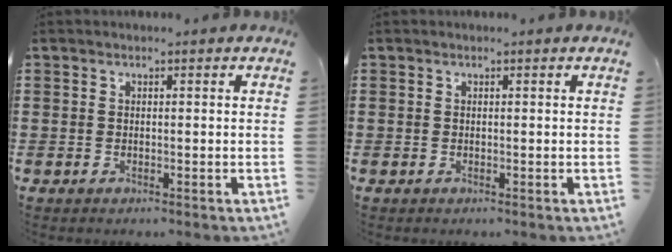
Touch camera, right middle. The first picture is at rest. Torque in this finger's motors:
{"motor_torque": [0.05, -0.05, 0.00, 0.01]}